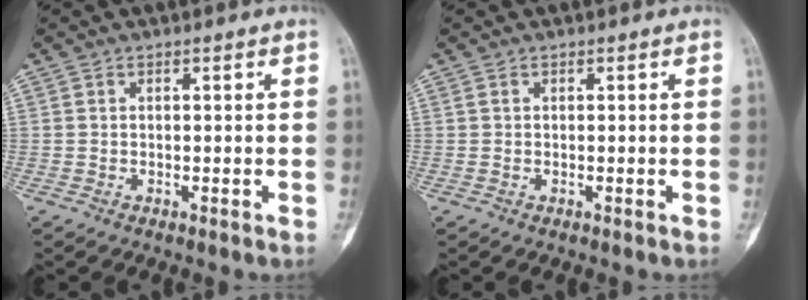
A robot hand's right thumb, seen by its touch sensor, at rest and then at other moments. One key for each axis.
{"total": 0.0}